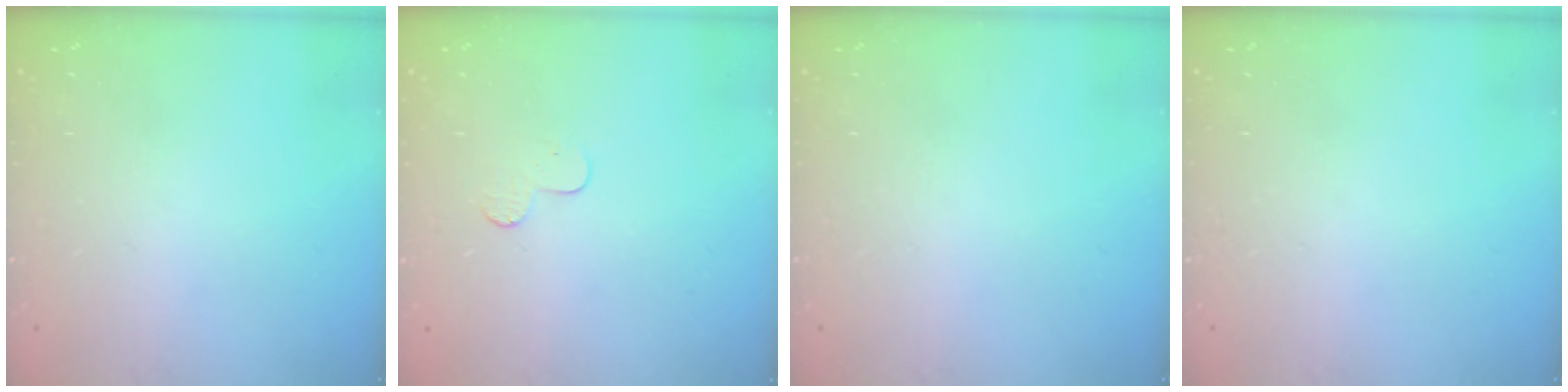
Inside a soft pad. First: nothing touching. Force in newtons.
{"total": 4.4, "press": 4.4, "slide": 0.4}
{"total": 0.0}
{"total": 0.0}